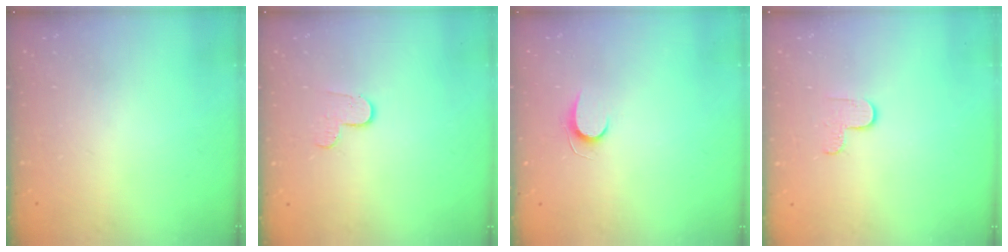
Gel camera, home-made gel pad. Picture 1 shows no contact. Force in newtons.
{"total": 5.5, "press": 5.5, "slide": 0.5}
{"total": 5.6, "press": 5.6, "slide": 0.5}
{"total": 2.9, "press": 2.9, "slide": 0.3}